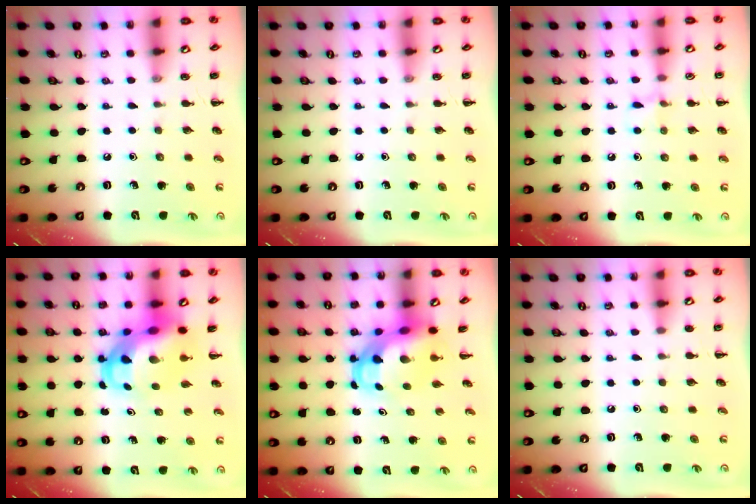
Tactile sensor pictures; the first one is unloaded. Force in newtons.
{"total": 0.0}
{"total": 5.4, "press": 5.1, "slide": 2.0}
{"total": 8.6, "press": 8.3, "slide": 2.3}
{"total": 5.9, "press": 5.7, "slide": 1.5}
{"total": 0.5, "press": 0.5, "slide": 0.1}